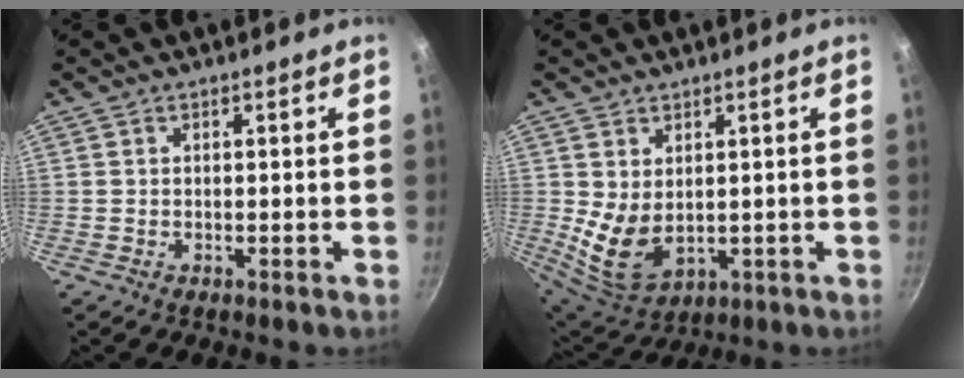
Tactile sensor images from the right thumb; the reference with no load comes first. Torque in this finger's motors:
{"motor_torque": [-0.47, 0.91, 0.53, 0.66, 0.10]}